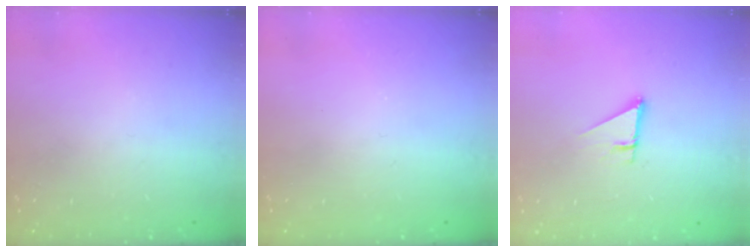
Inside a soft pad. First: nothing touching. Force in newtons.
{"total": 0.0}
{"total": 2.7, "press": 2.7, "slide": 0.1}